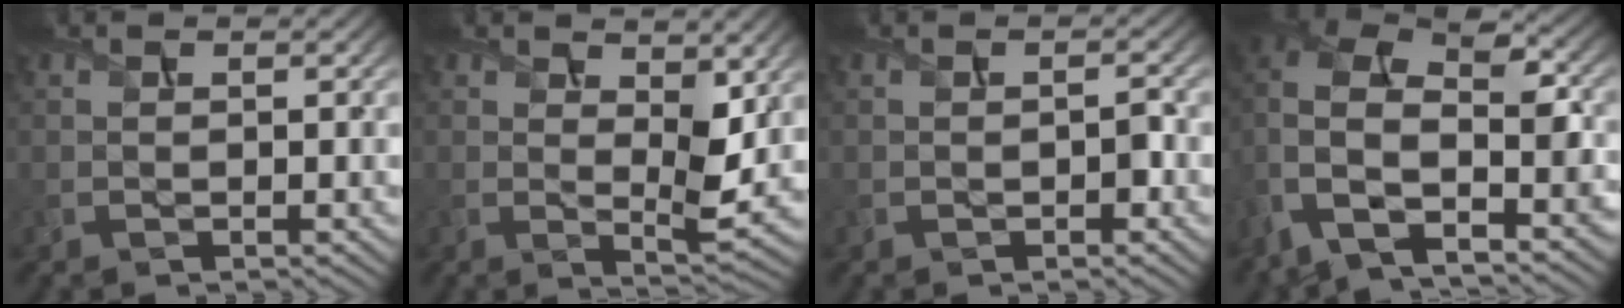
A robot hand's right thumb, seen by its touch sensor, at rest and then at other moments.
{"total": 5.6, "force": [2.4, 2.4, 4.4], "torque": [-0.080, -0.011, 0.041]}
{"total": 1.3, "force": [-0.4, 0.7, 1.0], "torque": [-0.015, 0.000, -0.006]}
{"total": 14.2, "force": [-5.0, 8.5, 10.2], "torque": [-0.227, -0.037, -0.057]}